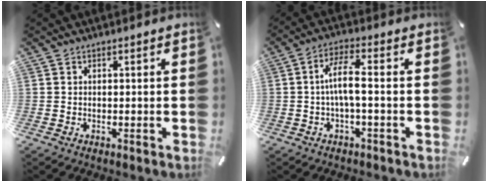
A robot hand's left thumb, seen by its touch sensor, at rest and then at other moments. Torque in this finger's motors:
{"motor_torque": [0.25, 0.26, 0.12, 0.03, 0.08]}